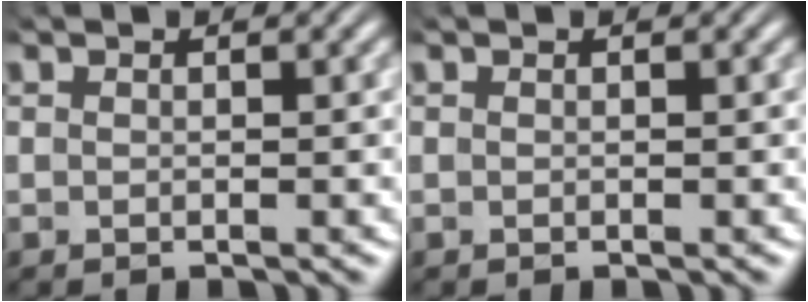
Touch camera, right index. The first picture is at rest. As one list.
[{"total": 0.0}]